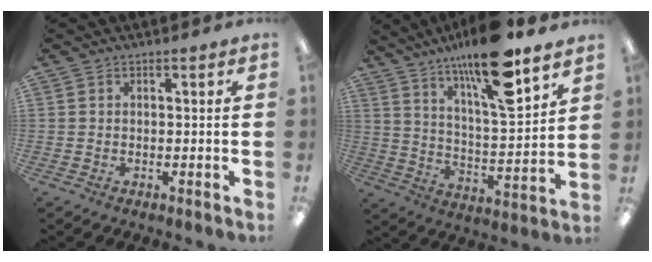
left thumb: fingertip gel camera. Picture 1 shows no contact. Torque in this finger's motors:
{"motor_torque": [1.41, 0.83, 1.75, -1.02, 0.19]}